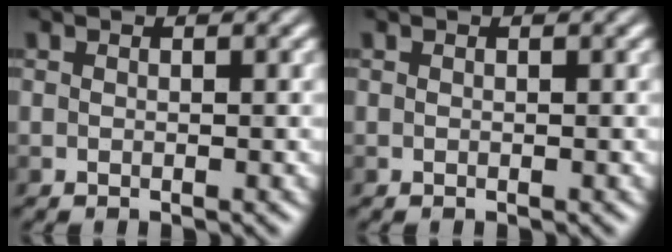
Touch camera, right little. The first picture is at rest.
{"total": 0.0}